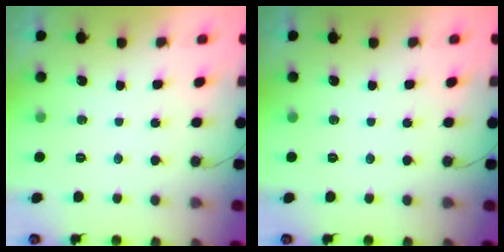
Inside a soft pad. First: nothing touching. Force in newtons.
{"total": 0.0}